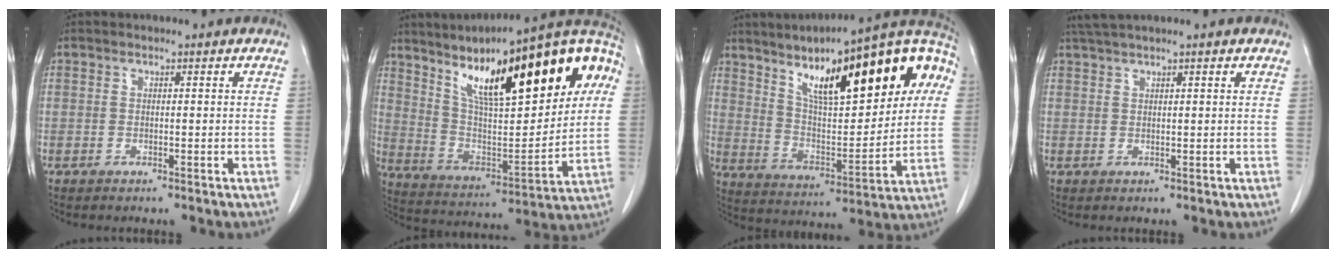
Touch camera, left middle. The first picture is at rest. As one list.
[{"total": 29.3, "force": [12.5, 7.3, 25.5], "torque": [-0.377, 0.047, 0.203]}, {"total": 26.7, "force": [10.7, 7.2, 23.4], "torque": [-0.358, 0.045, 0.168]}, {"total": 4.0, "force": [3.3, -0.3, 2.3], "torque": [-0.039, 0.031, 0.060]}]